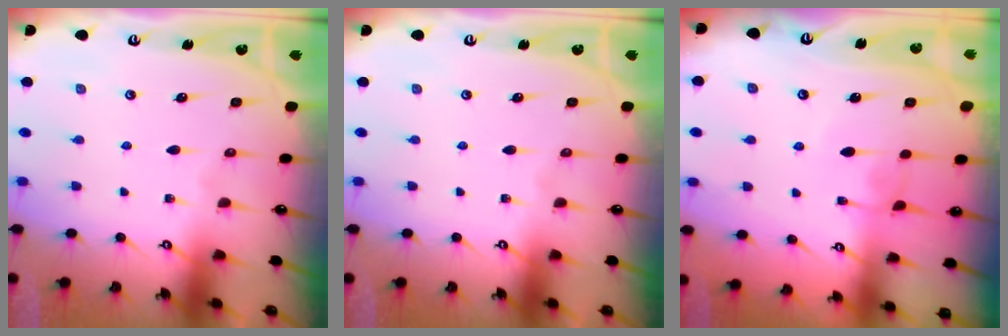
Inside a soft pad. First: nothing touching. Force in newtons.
{"total": 0.0}
{"total": 1.6, "press": 1.5, "slide": 0.2}